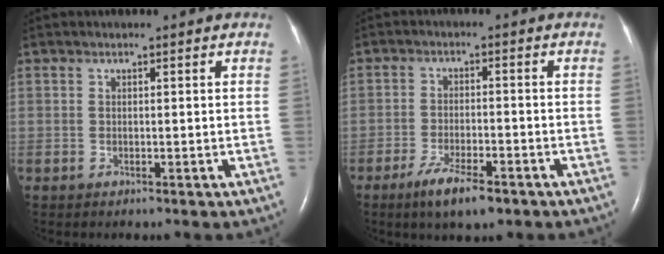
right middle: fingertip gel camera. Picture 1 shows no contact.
{"total": 6.3, "force": [-4.1, 1.5, 4.6], "torque": [-0.093, -0.009, -0.067]}